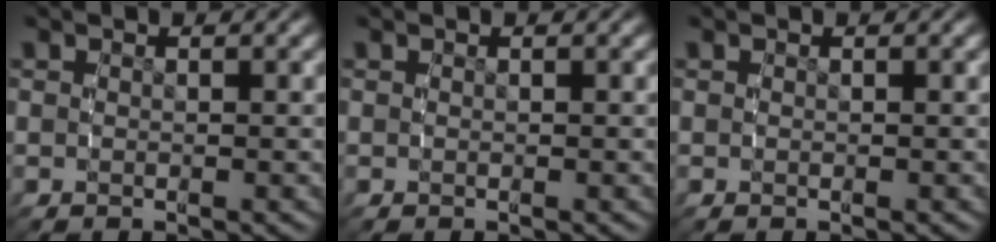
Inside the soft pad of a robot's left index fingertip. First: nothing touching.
{"total": 0.0}
{"total": 0.0}